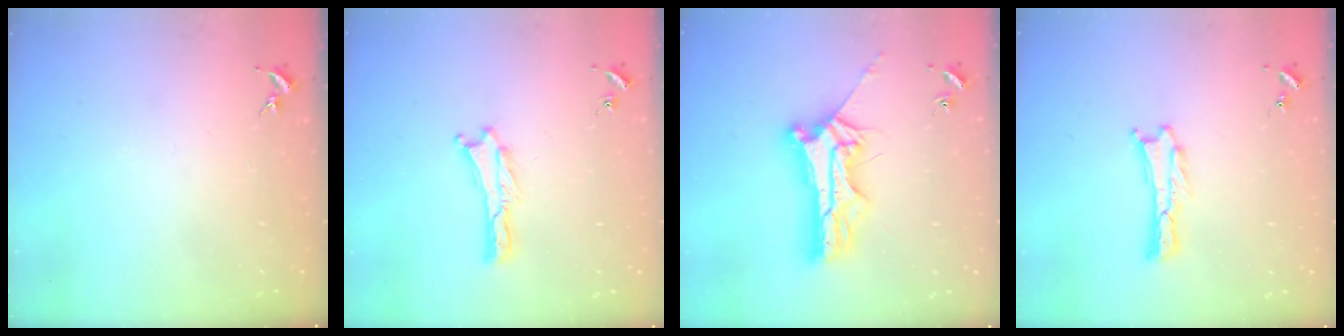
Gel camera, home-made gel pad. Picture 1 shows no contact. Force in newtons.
{"total": 0.0}
{"total": 10.5, "press": 10.5, "slide": 0.9}
{"total": 0.0}